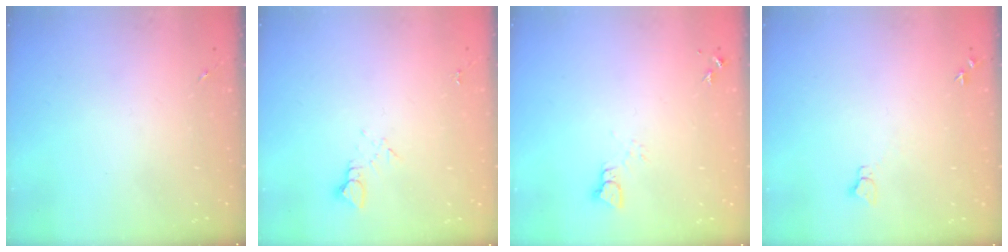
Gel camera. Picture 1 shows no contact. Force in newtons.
{"total": 2.7, "press": 2.7, "slide": 0.2}
{"total": 2.5, "press": 2.5, "slide": 0.1}
{"total": 4.1, "press": 4.0, "slide": 0.5}